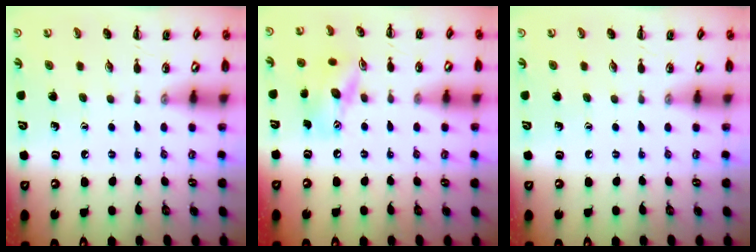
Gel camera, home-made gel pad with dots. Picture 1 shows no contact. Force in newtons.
{"total": 12.6, "press": 12.5, "slide": 1.9}
{"total": 0.0}